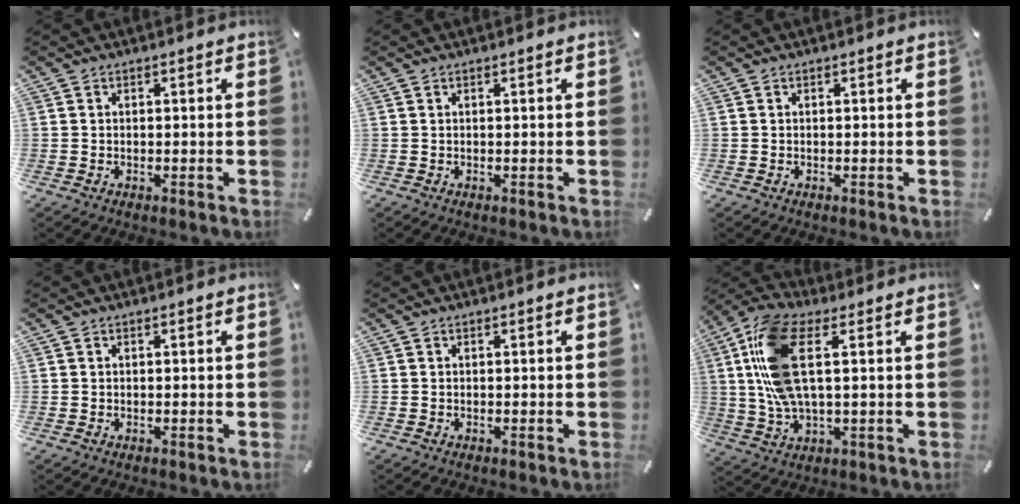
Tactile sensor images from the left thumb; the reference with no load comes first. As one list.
[{"total": 0.0}, {"total": 0.0}, {"total": 0.0}, {"total": 0.0}, {"total": 14.7, "force": [3.2, 6.6, 12.7], "torque": [-0.278, -0.006, 0.060]}]